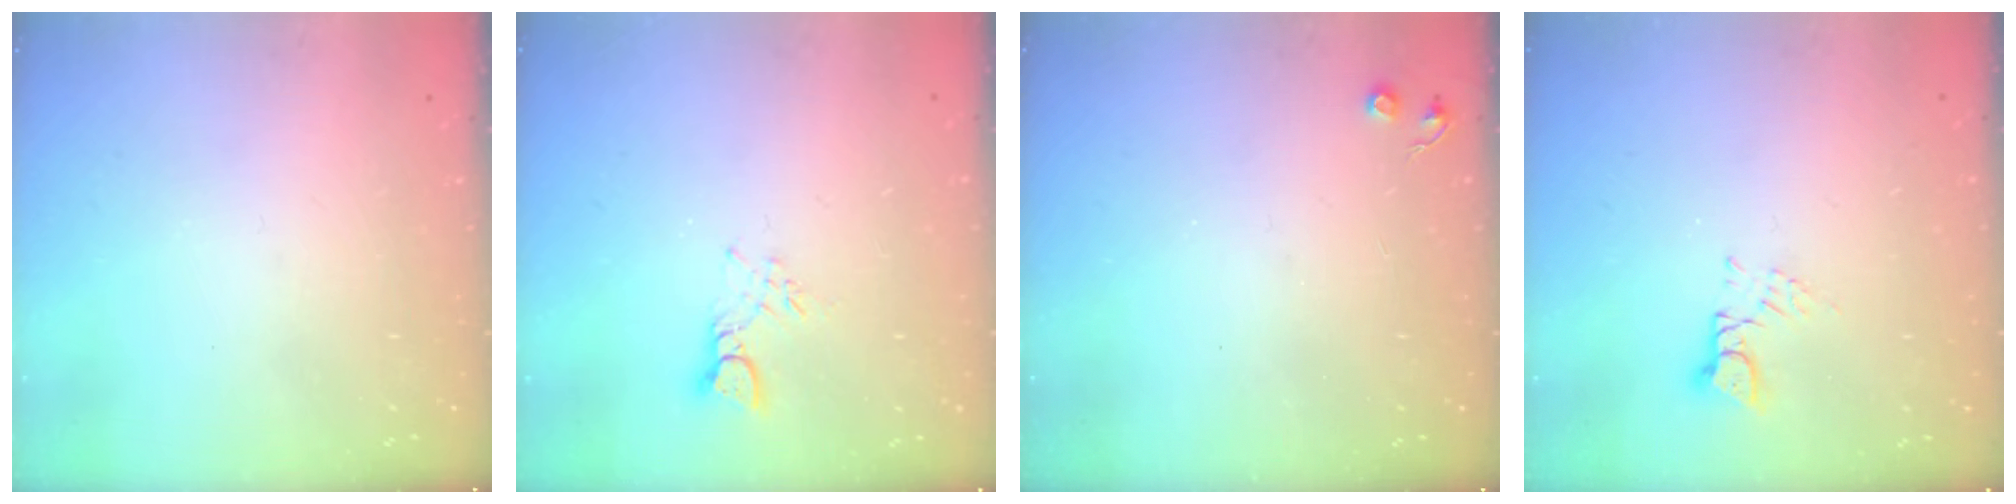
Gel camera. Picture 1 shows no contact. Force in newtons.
{"total": 3.3, "press": 3.3, "slide": 0.3}
{"total": 3.8, "press": 3.8, "slide": 0.7}
{"total": 3.0, "press": 3.0, "slide": 0.4}